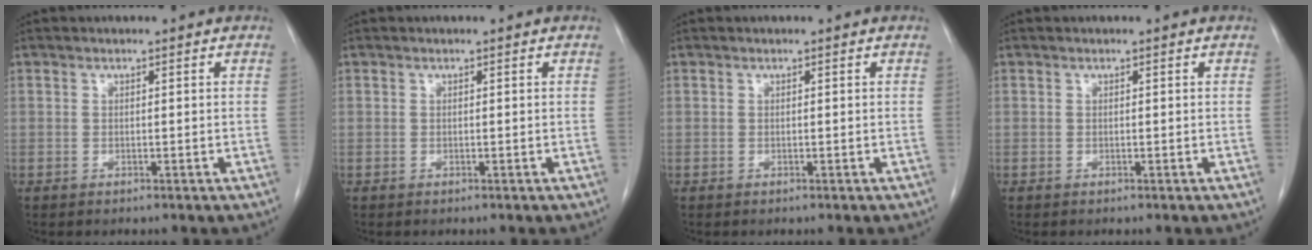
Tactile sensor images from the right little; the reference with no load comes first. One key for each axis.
{"total": 0.0}
{"total": 0.0}
{"total": 0.0}